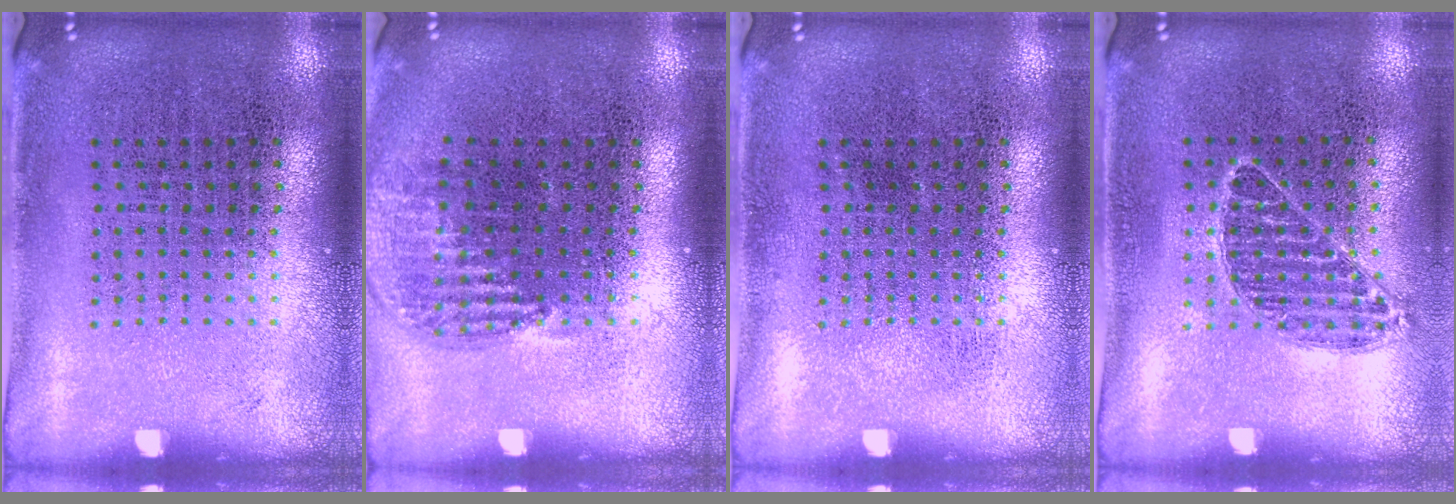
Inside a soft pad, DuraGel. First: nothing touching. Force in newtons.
{"total": 1.0, "press": 1.0, "slide": 0.4}
{"total": 0.0}
{"total": 0.6, "press": 0.6, "slide": 0.1}